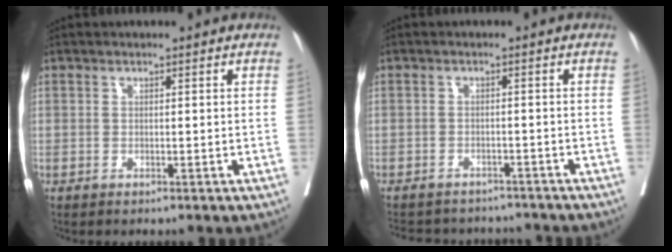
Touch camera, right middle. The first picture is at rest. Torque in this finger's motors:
{"motor_torque": [0.35, -0.87, -0.11, -0.10]}